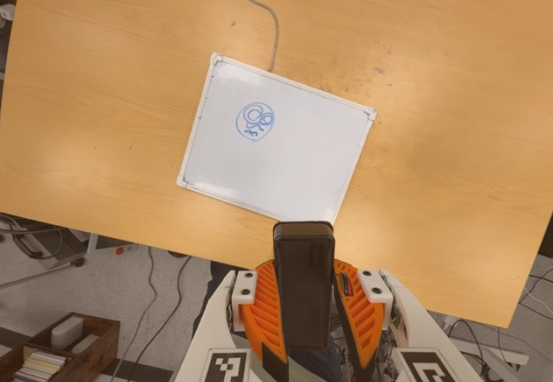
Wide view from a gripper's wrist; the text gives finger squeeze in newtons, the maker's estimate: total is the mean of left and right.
{"total": 9.4, "left": 7.5, "right": 11.3}